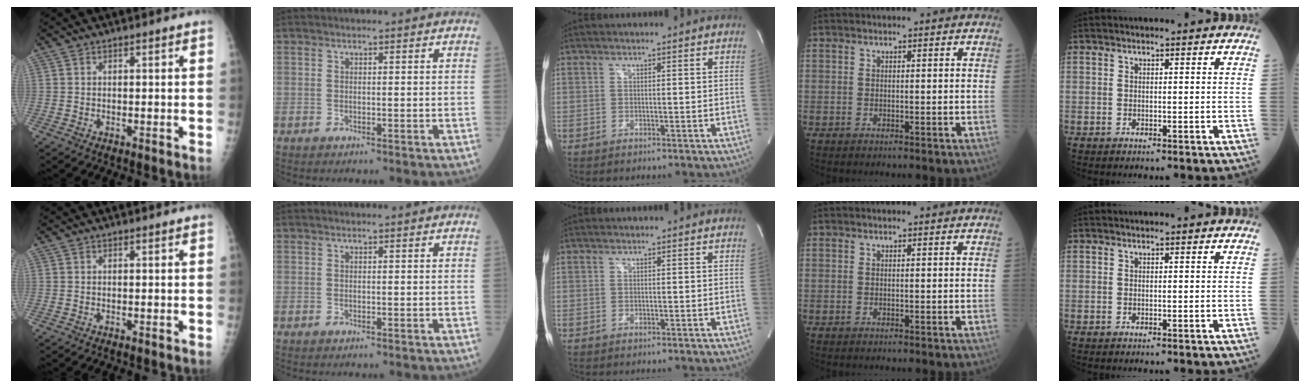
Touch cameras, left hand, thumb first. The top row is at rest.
{}